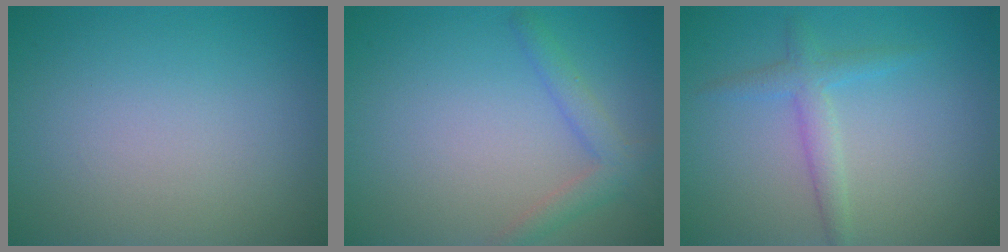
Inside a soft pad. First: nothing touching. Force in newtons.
{"total": 2.3, "press": 2.3, "slide": 0.3}
{"total": 2.3, "press": 2.3, "slide": 0.1}